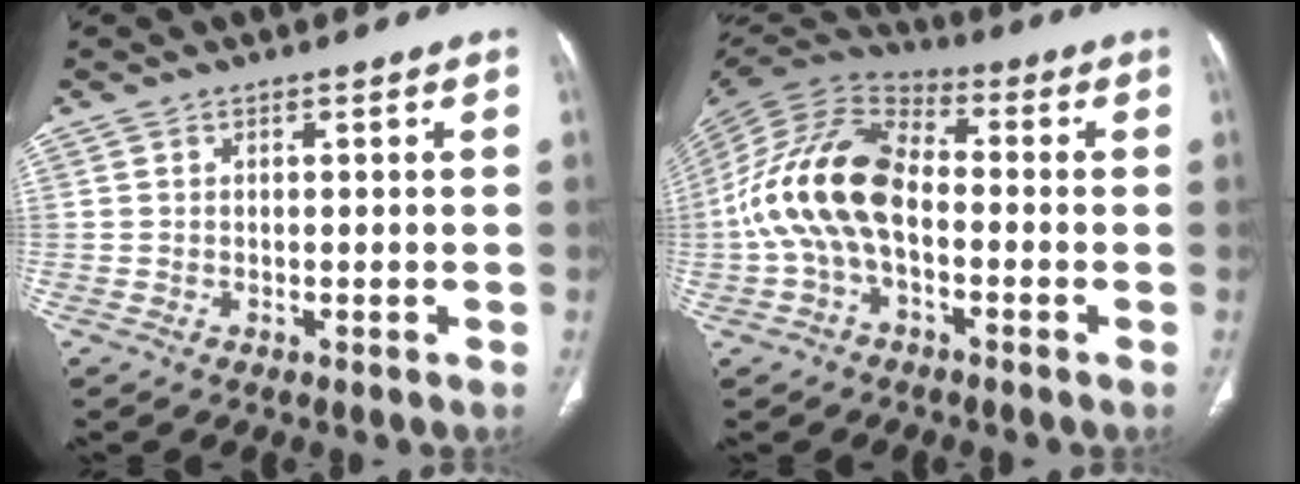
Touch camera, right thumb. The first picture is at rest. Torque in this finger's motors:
{"motor_torque": [2.23, 2.78, 1.26, -1.18, 0.27]}